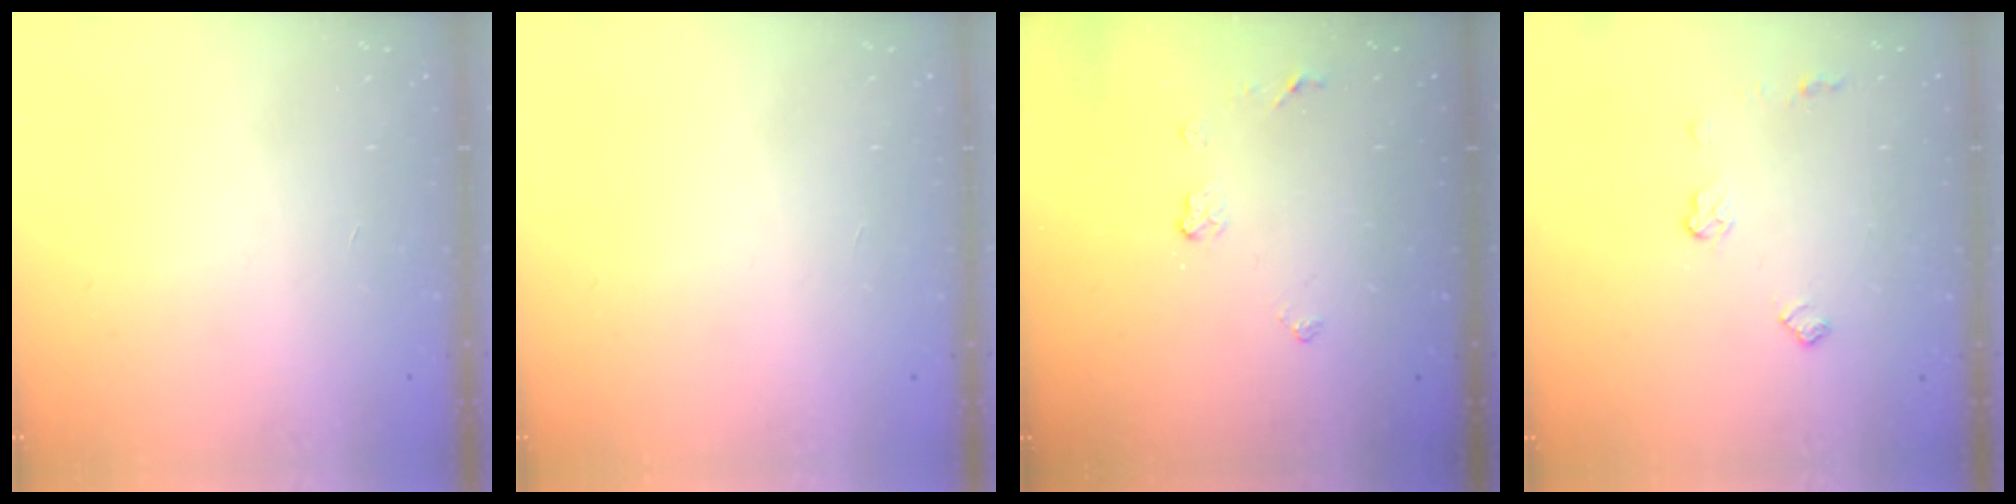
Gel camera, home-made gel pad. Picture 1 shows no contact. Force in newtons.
{"total": 0.0}
{"total": 3.9, "press": 3.8, "slide": 0.6}
{"total": 5.5, "press": 5.4, "slide": 0.7}